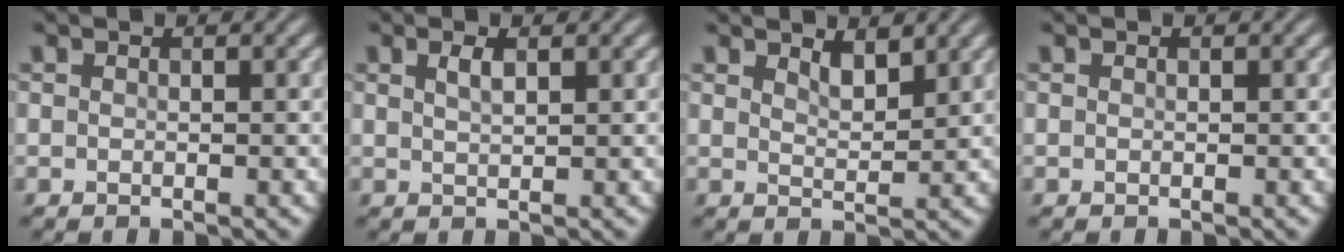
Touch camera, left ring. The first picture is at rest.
{"total": 1.4, "force": [0.8, 0.4, 1.0], "torque": [-0.021, 0.003, 0.015]}
{"total": 2.0, "force": [1.5, 0.6, 1.1], "torque": [-0.023, -0.004, 0.028]}
{"total": 0.0}